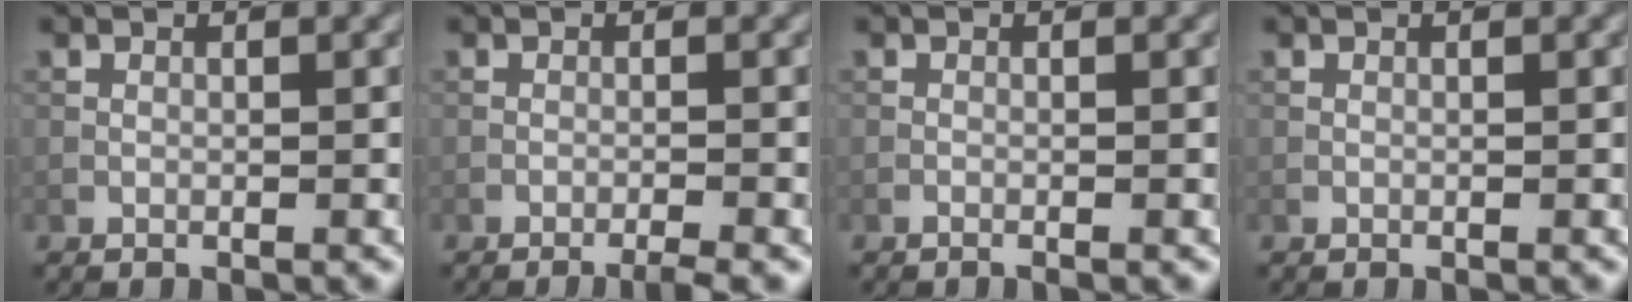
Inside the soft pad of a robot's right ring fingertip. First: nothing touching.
{"total": 1.3, "force": [-0.9, 0.0, 0.8], "torque": [-0.014, 0.002, -0.020]}
{"total": 0.0}
{"total": 0.0}